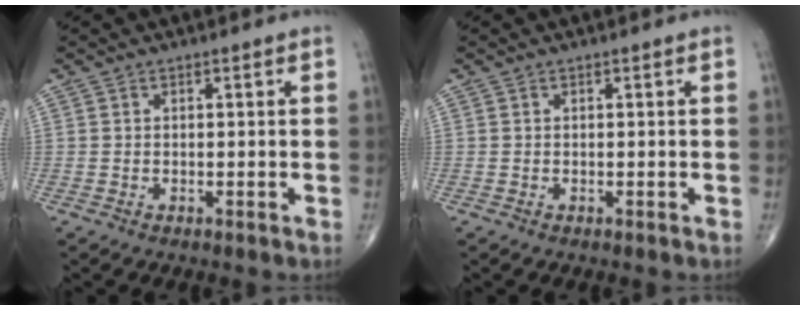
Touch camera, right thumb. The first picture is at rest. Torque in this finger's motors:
{"motor_torque": [0.00, 0.00, 0.00, 0.00, 0.00]}